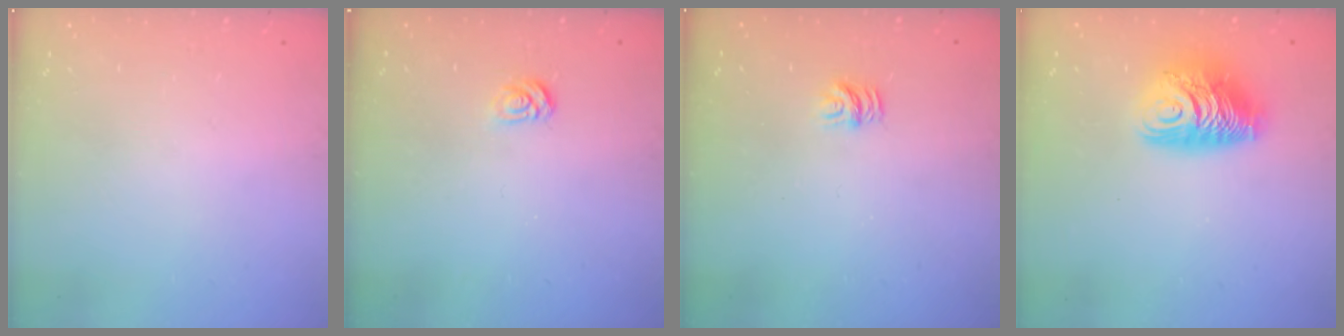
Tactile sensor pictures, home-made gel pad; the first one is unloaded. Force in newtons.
{"total": 3.3, "press": 3.3, "slide": 0.4}
{"total": 5.3, "press": 5.3, "slide": 0.3}
{"total": 10.7, "press": 10.7, "slide": 0.9}